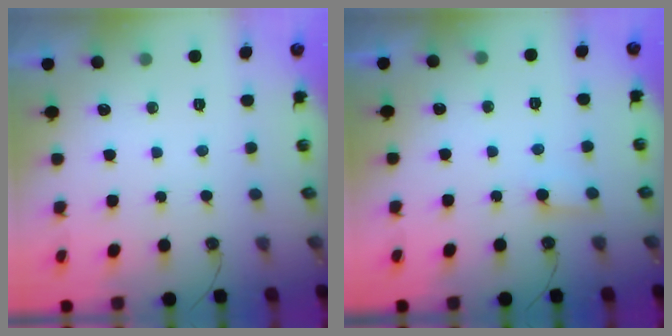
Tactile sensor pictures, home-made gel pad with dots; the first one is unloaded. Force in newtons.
{"total": 5.8, "press": 5.8, "slide": 0.5}